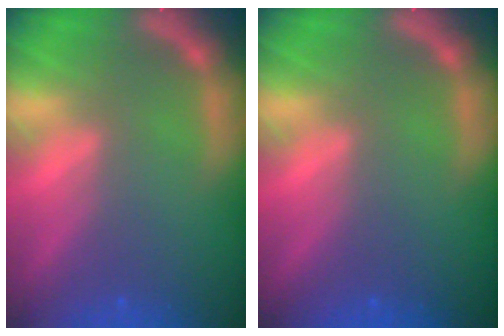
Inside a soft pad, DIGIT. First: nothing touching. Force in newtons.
{"total": 0.0}